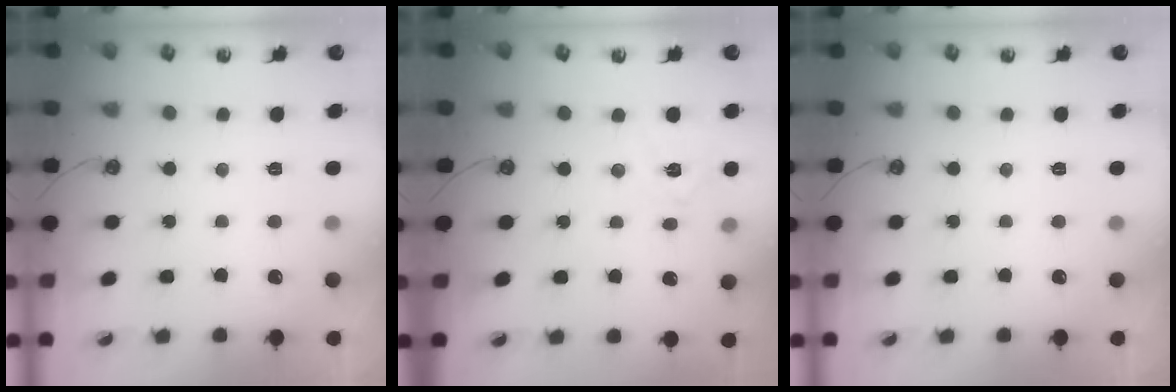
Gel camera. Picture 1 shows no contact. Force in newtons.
{"total": 7.9, "press": 7.8, "slide": 0.9}
{"total": 0.0}